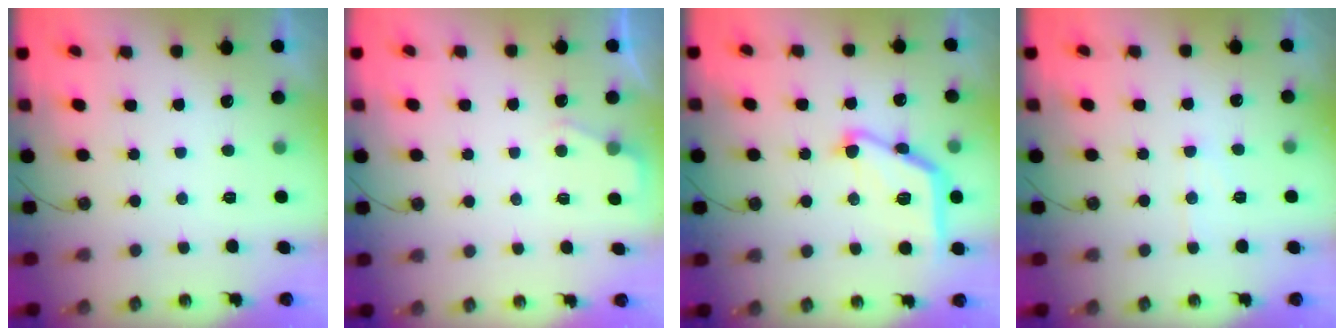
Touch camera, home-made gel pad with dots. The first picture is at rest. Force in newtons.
{"total": 2.8, "press": 2.7, "slide": 0.5}
{"total": 15.9, "press": 15.9, "slide": 0.5}
{"total": 6.4, "press": 6.4, "slide": 0.6}